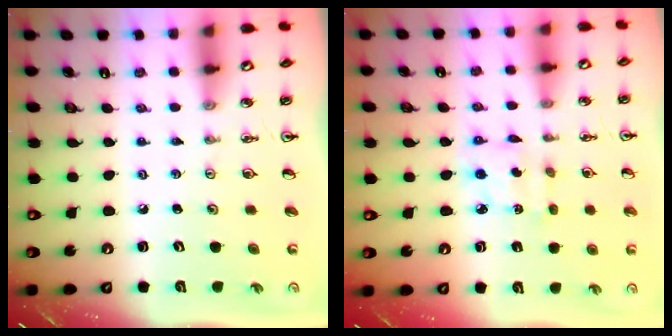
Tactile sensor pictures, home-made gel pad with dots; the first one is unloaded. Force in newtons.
{"total": 2.9, "press": 2.9, "slide": 0.1}